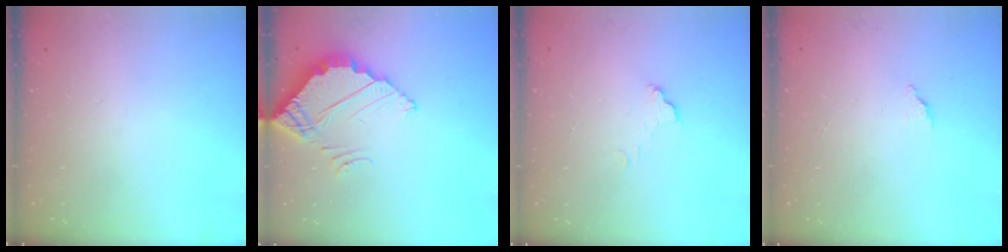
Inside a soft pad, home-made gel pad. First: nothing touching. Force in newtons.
{"total": 3.9, "press": 3.9, "slide": 0.2}
{"total": 5.0, "press": 5.0, "slide": 0.3}
{"total": 1.5, "press": 1.5, "slide": 0.1}